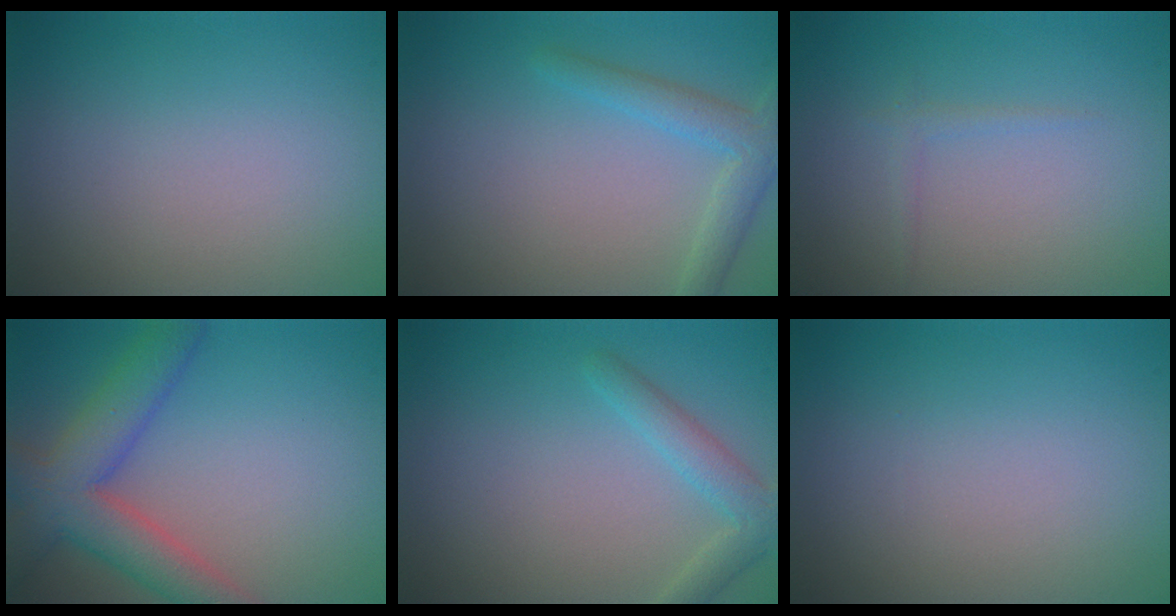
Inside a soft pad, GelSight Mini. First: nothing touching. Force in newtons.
{"total": 2.9, "press": 2.9, "slide": 0.2}
{"total": 0.9, "press": 0.8, "slide": 0.1}
{"total": 6.4, "press": 6.4, "slide": 0.4}
{"total": 2.8, "press": 2.8, "slide": 0.0}
{"total": 0.0}